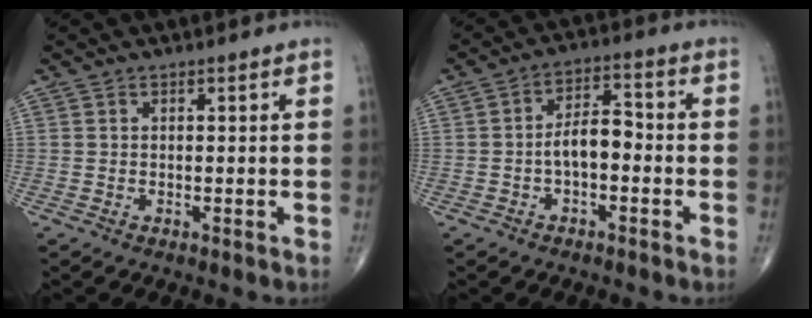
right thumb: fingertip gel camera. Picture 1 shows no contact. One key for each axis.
{"total": 6.4, "fx": -1.4, "fy": 3.3, "fz": 5.2, "tx": -0.081, "ty": 0.031, "tz": -0.031}